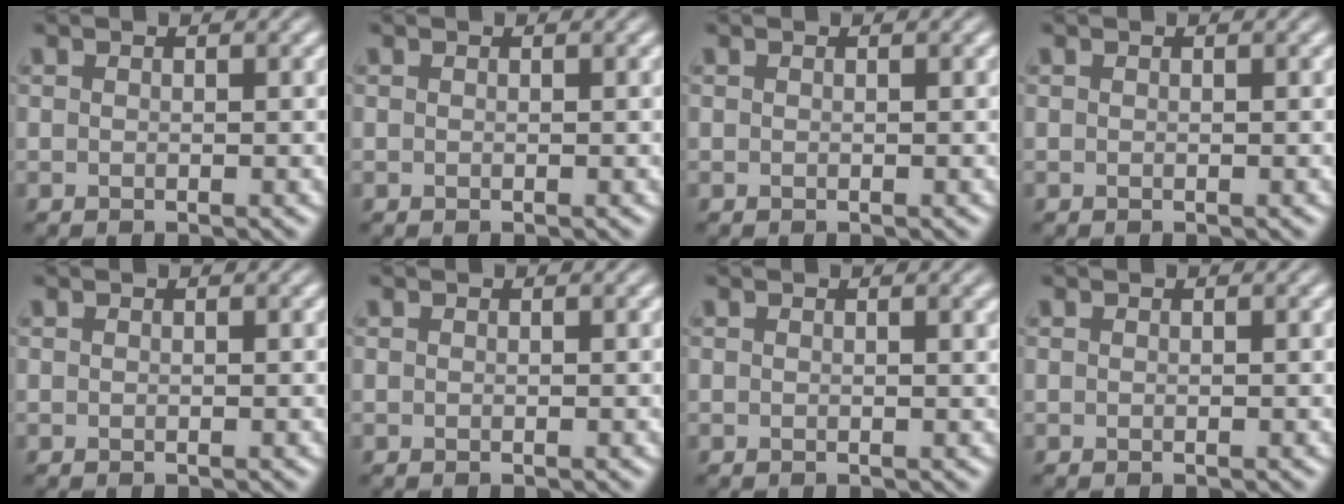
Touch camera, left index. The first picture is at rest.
{"total": 0.0}
{"total": 0.0}
{"total": 0.0}
{"total": 0.0}
{"total": 0.0}
{"total": 1.0, "force": [0.5, 0.3, 0.8], "torque": [-0.006, 0.005, 0.008]}
{"total": 0.0}